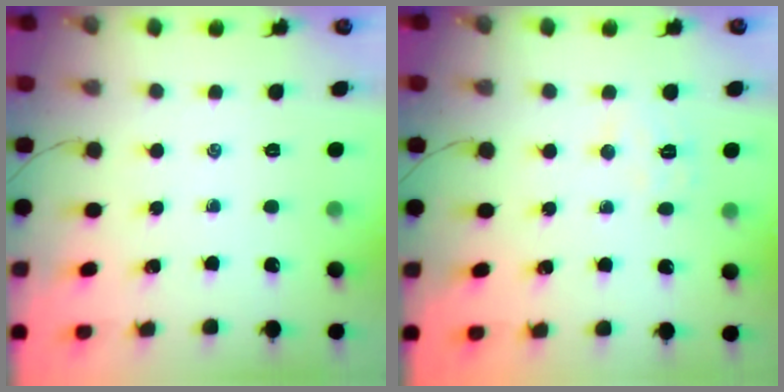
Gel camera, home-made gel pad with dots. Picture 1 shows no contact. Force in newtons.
{"total": 6.5, "press": 6.4, "slide": 1.2}